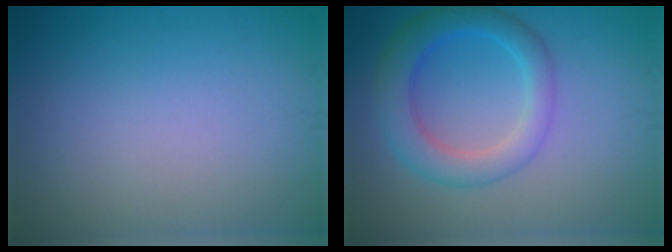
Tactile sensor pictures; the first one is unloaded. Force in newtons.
{"total": 4.7, "press": 4.7, "slide": 0.1}